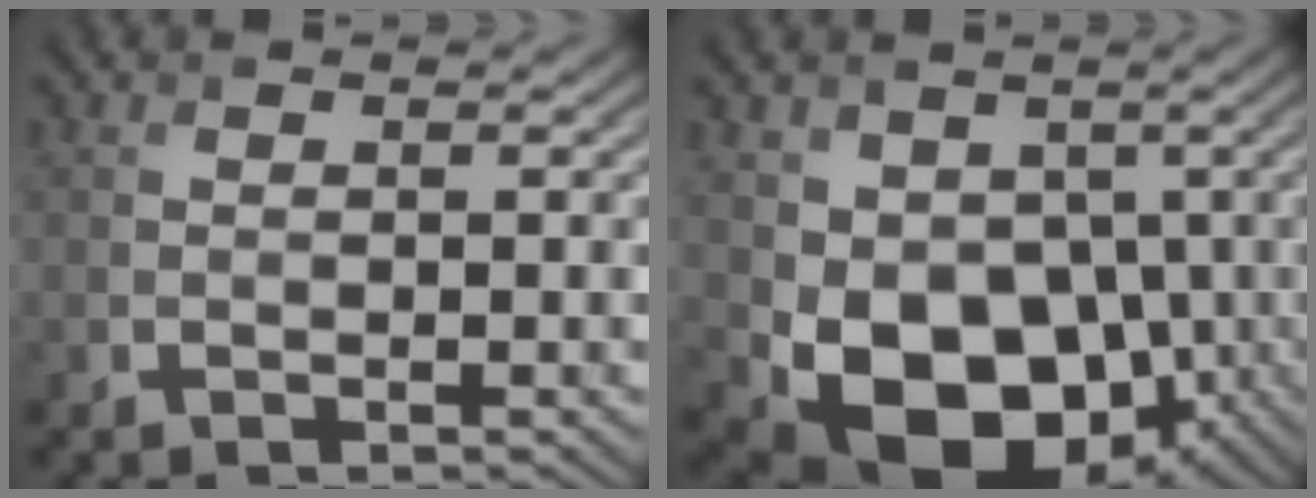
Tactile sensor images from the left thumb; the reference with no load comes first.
{"total": 12.4, "force": [-1.9, 9.1, 8.2], "torque": [-0.140, -0.033, -0.030]}